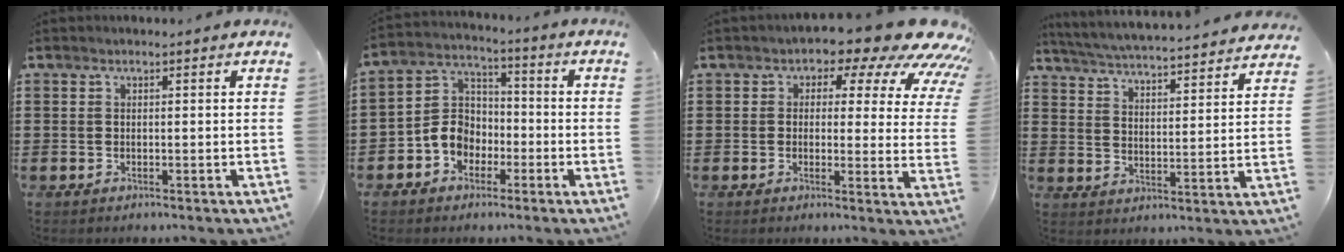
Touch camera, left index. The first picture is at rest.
{"total": 6.7, "force": [-2.9, 5.4, 2.6], "torque": [-0.085, 0.008, -0.064]}
{"total": 7.4, "force": [5.1, 3.3, 4.2], "torque": [-0.067, -0.036, 0.079]}
{"total": 4.6, "force": [4.5, -0.7, 0.9], "torque": [-0.040, -0.040, 0.072]}